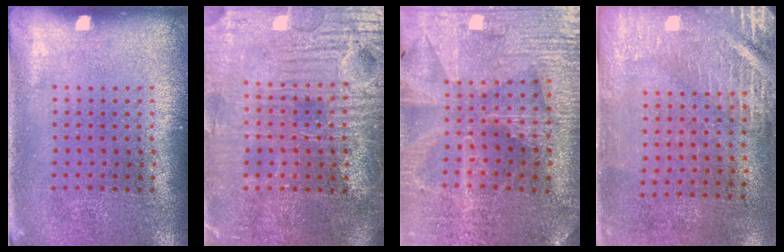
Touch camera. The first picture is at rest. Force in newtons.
{"total": 4.0, "press": 3.8, "slide": 1.3}
{"total": 2.0, "press": 2.0, "slide": 0.3}
{"total": 2.9, "press": 2.5, "slide": 1.5}